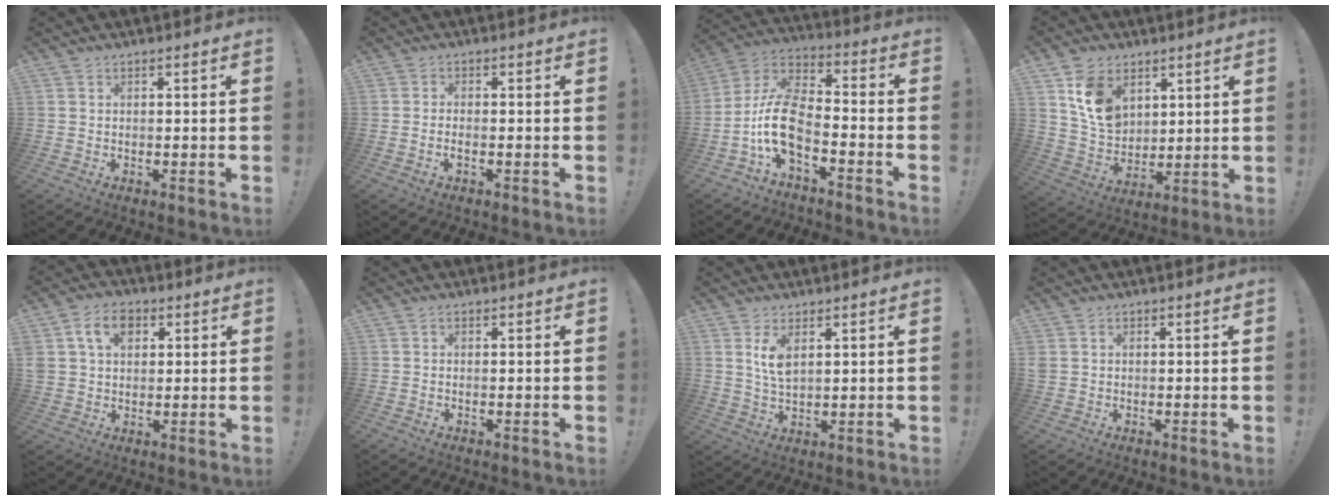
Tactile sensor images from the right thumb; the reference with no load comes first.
{"total": 1.5, "force": [-0.8, 0.3, 1.2], "torque": [-0.028, 0.004, -0.013]}
{"total": 14.3, "force": [-6.0, 7.5, 10.6], "torque": [-0.218, 0.028, -0.100]}
{"total": 12.7, "force": [5.9, 9.3, 6.3], "torque": [-0.103, -0.019, 0.120]}
{"total": 9.7, "force": [4.0, 7.0, 5.5], "torque": [-0.094, 0.005, 0.077]}
{"total": 0.0}
{"total": 5.9, "force": [2.7, 2.7, 4.5], "torque": [-0.085, -0.015, 0.044]}
{"total": 1.1, "force": [0.3, 0.9, 0.4], "torque": [-0.016, 0.004, 0.009]}